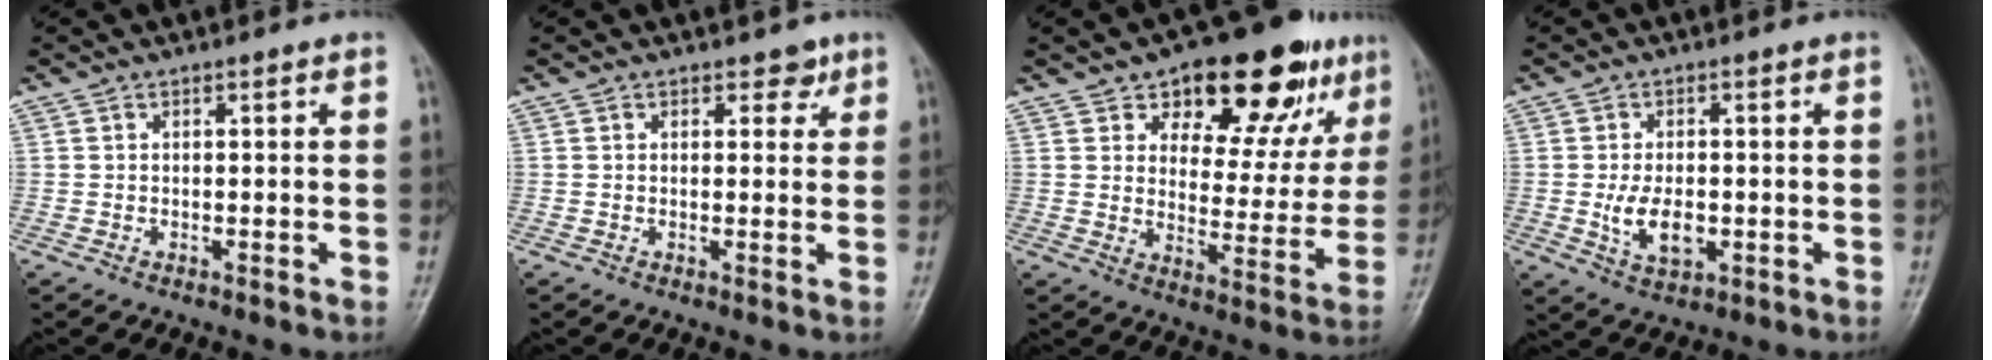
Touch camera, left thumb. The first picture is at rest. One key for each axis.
{"total": 2.4, "fx": 1.5, "fy": 1.6, "fz": 1.0, "tx": 0.005, "ty": -0.006, "tz": 0.016}
{"total": 19.8, "fx": 11.8, "fy": 9.5, "fz": 12.7, "tx": -0.110, "ty": -0.035, "tz": 0.171}
{"total": 6.9, "fx": -1.0, "fy": 4.2, "fz": 5.4, "tx": -0.091, "ty": -0.007, "tz": -0.012}